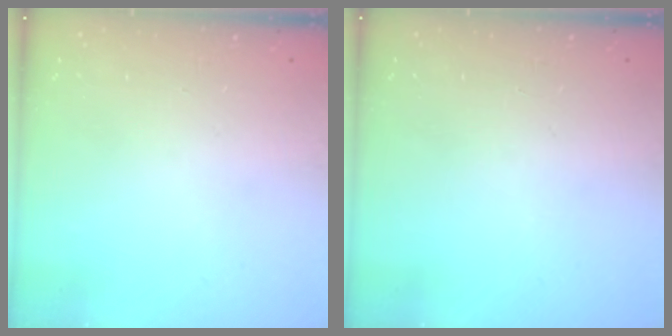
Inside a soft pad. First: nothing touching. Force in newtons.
{"total": 0.0}